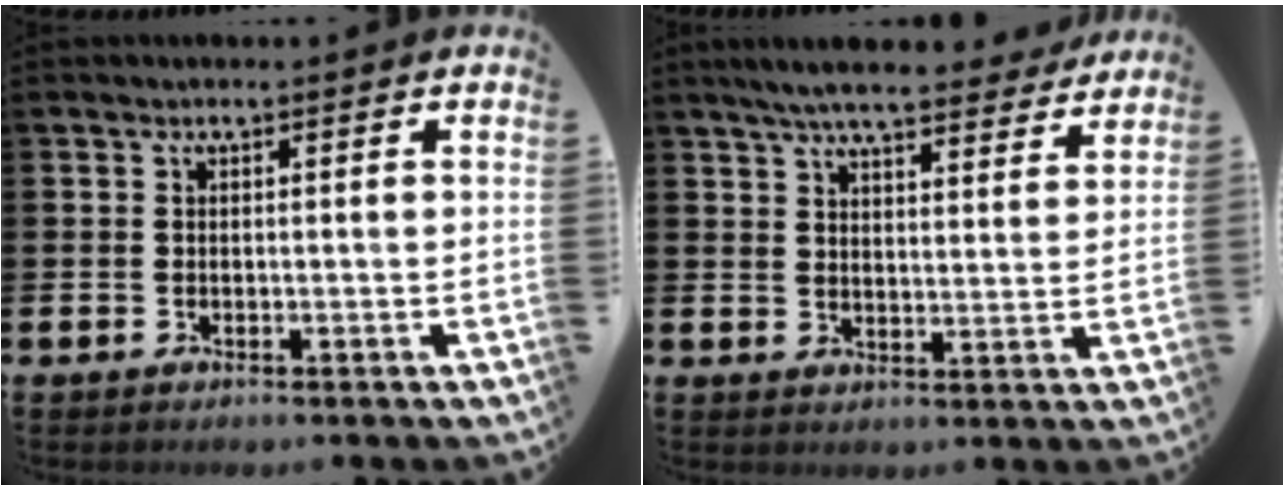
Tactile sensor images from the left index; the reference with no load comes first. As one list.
[{"total": 6.7, "force": [6.3, 0.9, 2.1], "torque": [-0.052, -0.031, 0.110]}]